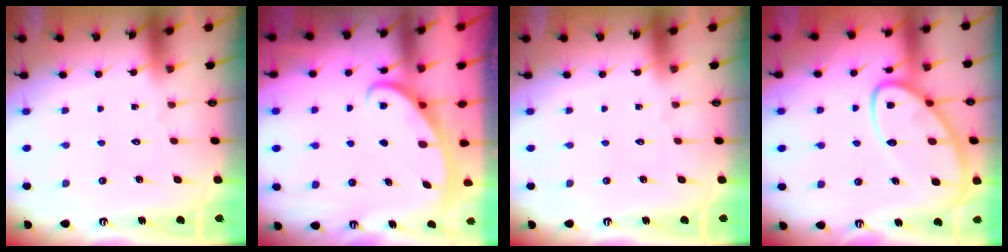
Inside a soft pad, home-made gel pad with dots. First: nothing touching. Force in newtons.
{"total": 2.6, "press": 2.6, "slide": 0.5}
{"total": 0.0}
{"total": 13.4, "press": 13.3, "slide": 1.3}